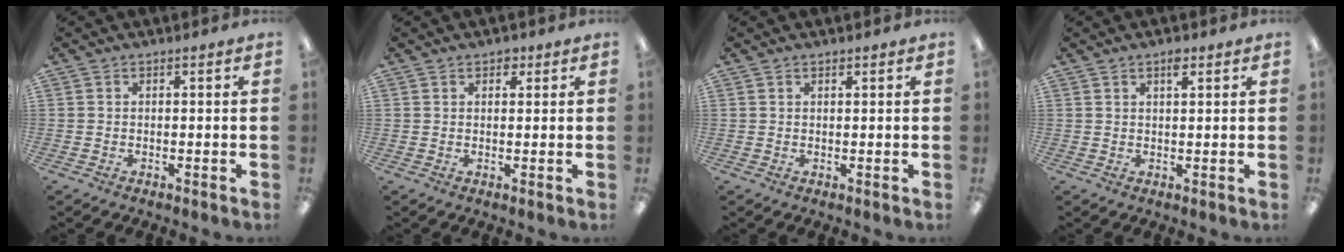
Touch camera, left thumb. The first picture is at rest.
{"total": 2.1, "force": [1.4, 1.3, 0.9], "torque": [-0.004, -0.004, 0.021]}
{"total": 0.7, "force": [0.6, 0.3, 0.2], "torque": [-0.004, 0.001, 0.011]}
{"total": 2.6, "force": [1.8, 0.9, 1.6], "torque": [-0.020, -0.005, 0.027]}